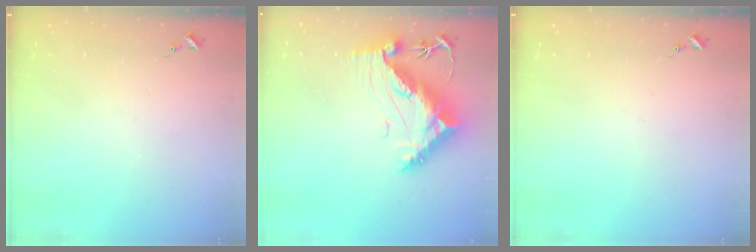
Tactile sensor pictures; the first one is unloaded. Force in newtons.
{"total": 14.8, "press": 14.7, "slide": 1.3}
{"total": 0.0}